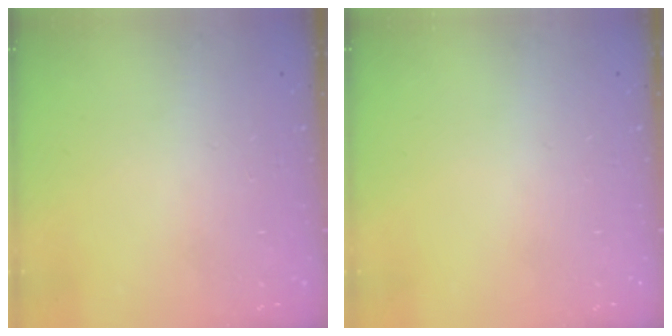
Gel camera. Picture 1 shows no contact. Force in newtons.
{"total": 0.0}